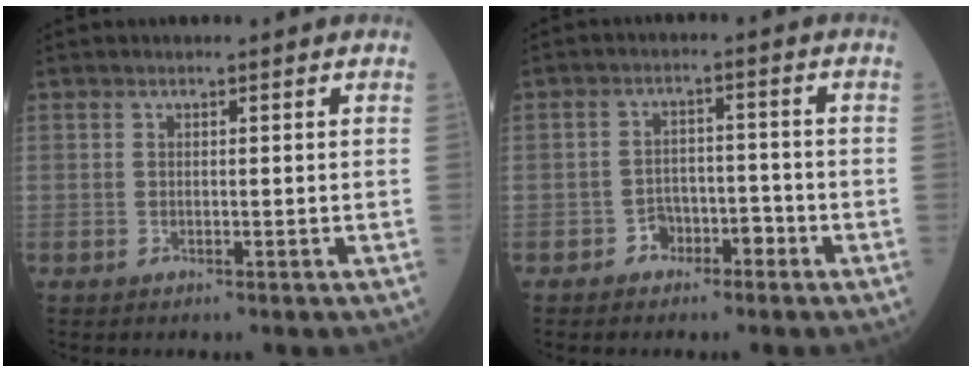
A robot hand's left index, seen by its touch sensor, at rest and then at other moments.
{"total": 3.5, "force": [-2.3, 2.3, 1.3], "torque": [-0.014, 0.011, -0.038]}